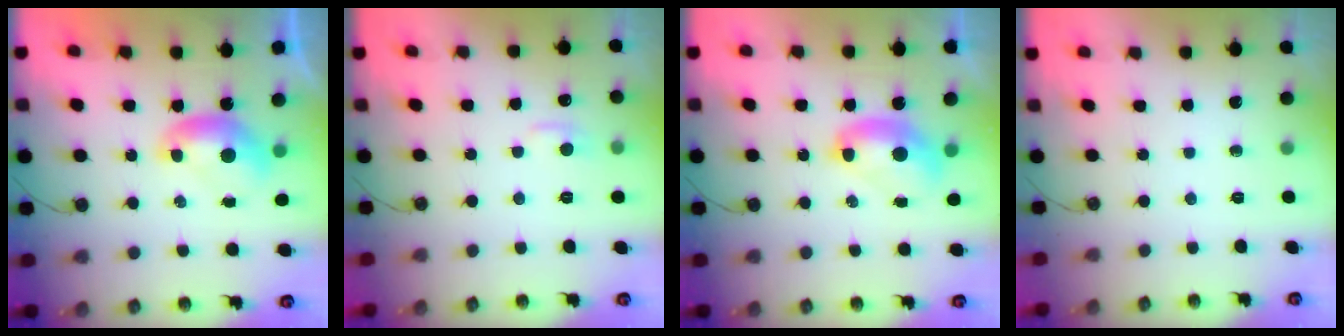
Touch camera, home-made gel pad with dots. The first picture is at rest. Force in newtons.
{"total": 1.9, "press": 1.8, "slide": 0.6}
{"total": 2.6, "press": 2.6, "slide": 0.1}
{"total": 0.0}